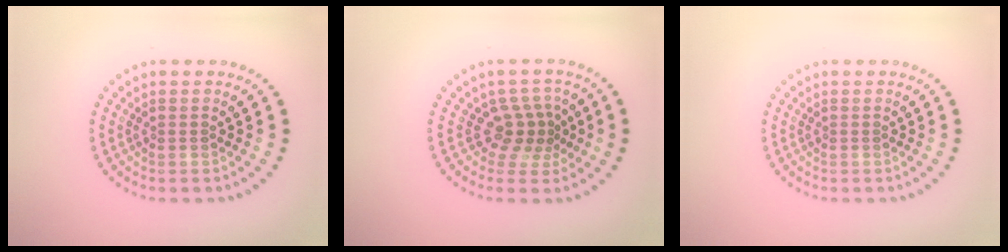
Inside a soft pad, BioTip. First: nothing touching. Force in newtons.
{"total": 2.9, "press": 2.2, "slide": 1.9}
{"total": 0.0}